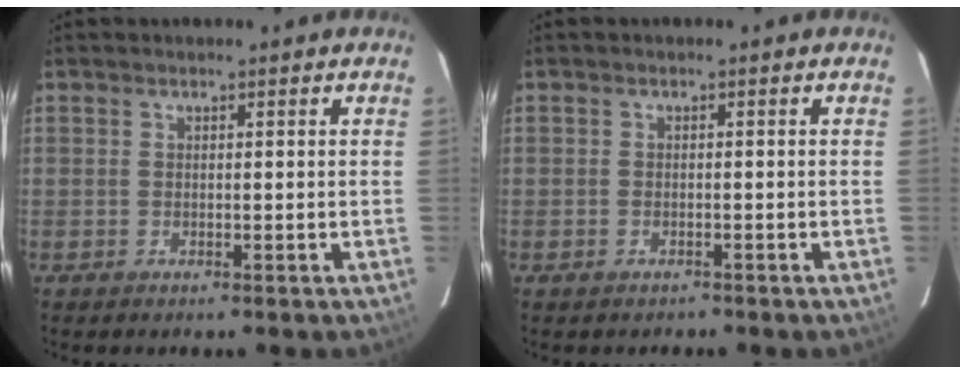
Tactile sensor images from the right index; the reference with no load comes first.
{"total": 1.1, "force": [-0.9, 0.7, 0.0], "torque": [0.000, -0.001, -0.013]}